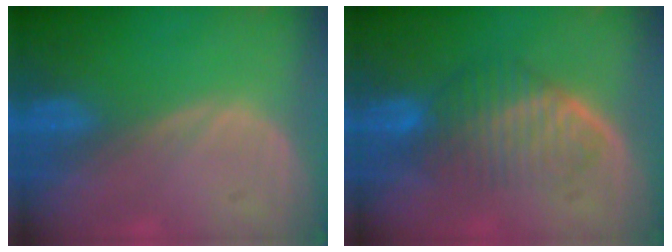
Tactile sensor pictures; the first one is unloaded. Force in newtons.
{"total": 6.8, "press": 6.5, "slide": 1.8}